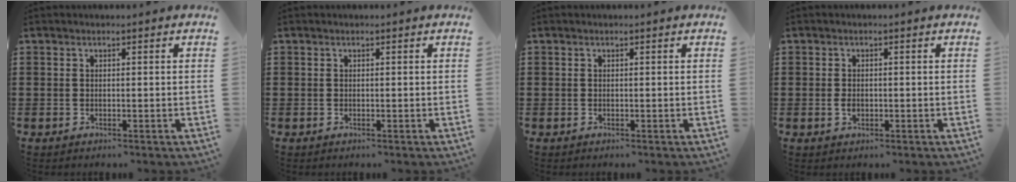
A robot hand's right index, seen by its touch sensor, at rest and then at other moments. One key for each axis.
{"total": 0.0}
{"total": 0.0}
{"total": 1.3, "fx": -0.2, "fy": 0.9, "fz": 0.9, "tx": -0.020, "ty": 0.004, "tz": -0.005}